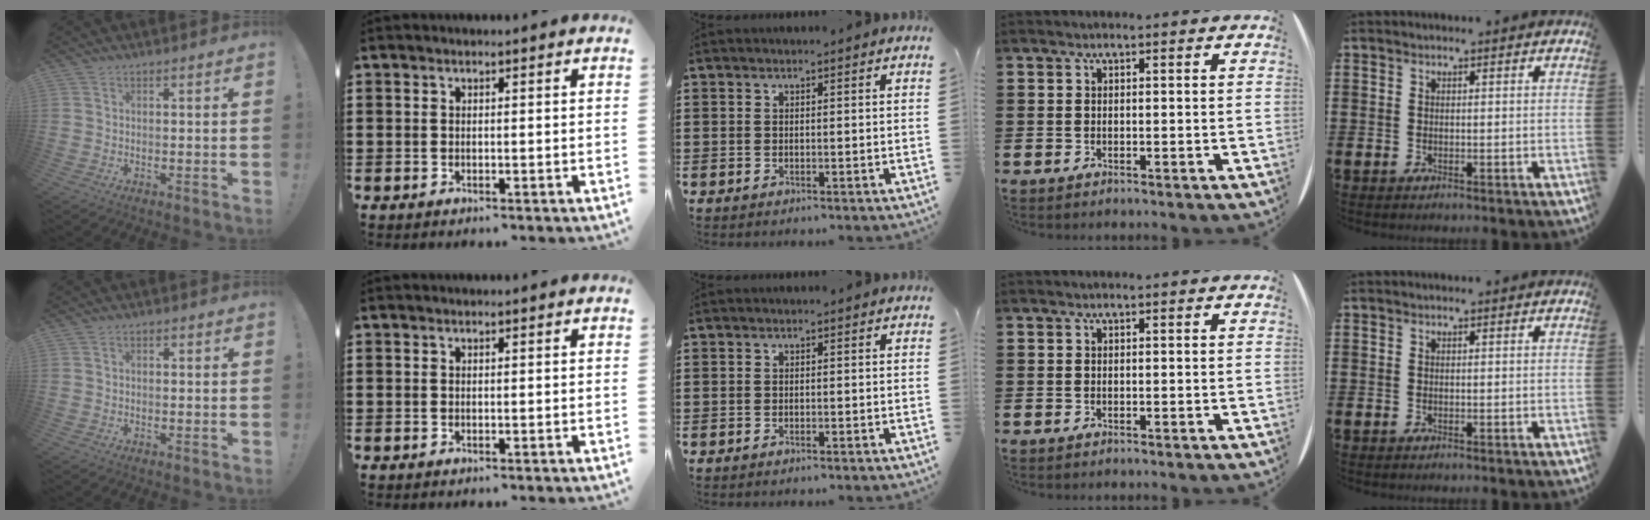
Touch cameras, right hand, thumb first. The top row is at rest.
{"thumb": {"total": 0.8, "force": [-0.4, 0.6, 0.4], "torque": [-0.007, 0.004, -0.007]}, "middle": {"total": 0.5, "force": [-0.5, 0.0, 0.2], "torque": [-0.005, -0.001, -0.010]}}